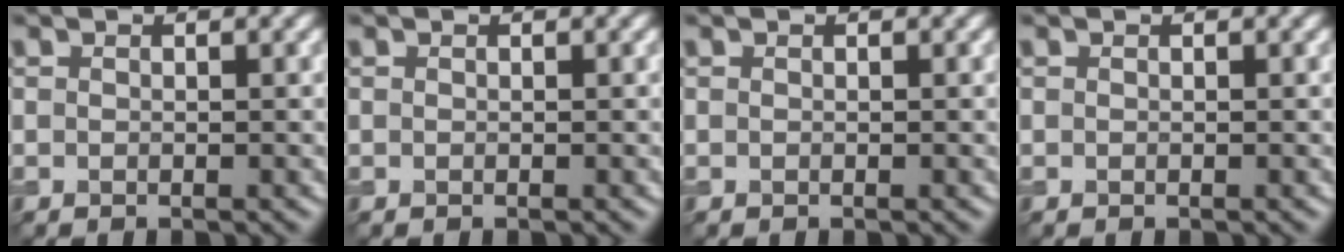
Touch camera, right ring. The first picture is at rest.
{"total": 0.0}
{"total": 0.0}
{"total": 0.0}